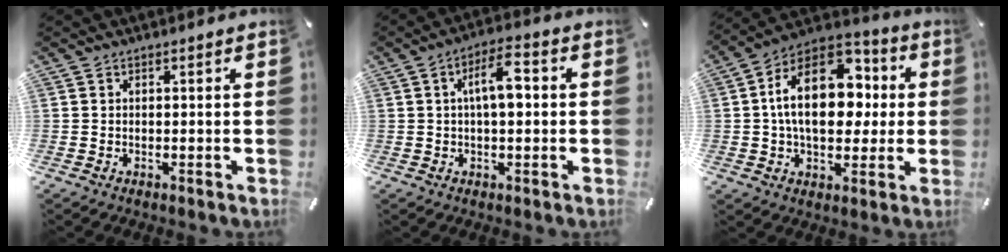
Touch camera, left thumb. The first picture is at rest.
{"total": 7.9, "force": [0.9, 3.3, 7.1], "torque": [-0.119, 0.013, 0.011]}
{"total": 20.5, "force": [3.1, 13.7, 15.0], "torque": [-0.259, 0.003, 0.053]}